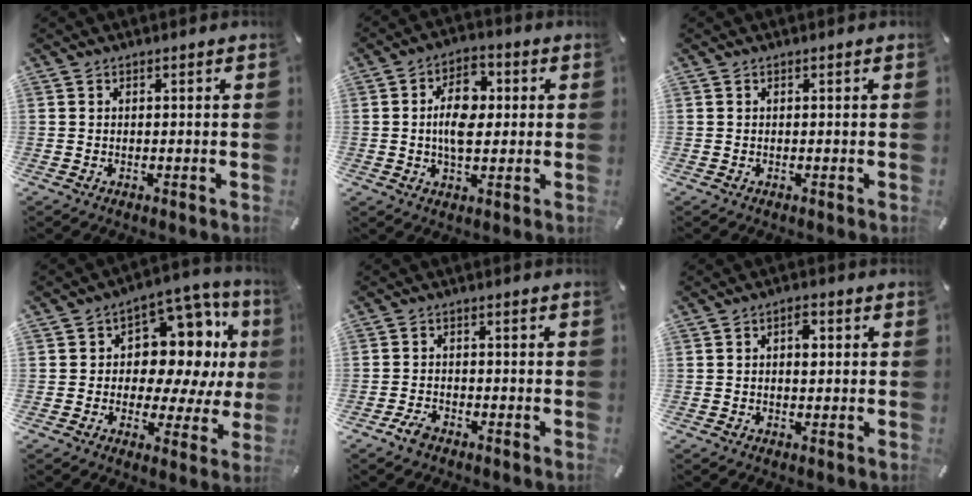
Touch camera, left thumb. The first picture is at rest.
{"total": 9.9, "force": [0.7, 6.2, 7.7], "torque": [-0.137, 0.006, 0.007]}
{"total": 0.0}
{"total": 13.6, "force": [3.8, 9.5, 8.9], "torque": [-0.110, -0.041, 0.073]}
{"total": 3.3, "force": [-2.3, 1.6, 1.6], "torque": [-0.041, 0.008, -0.048]}
{"total": 3.1, "force": [0.3, 1.8, 2.5], "torque": [-0.027, -0.003, -0.001]}